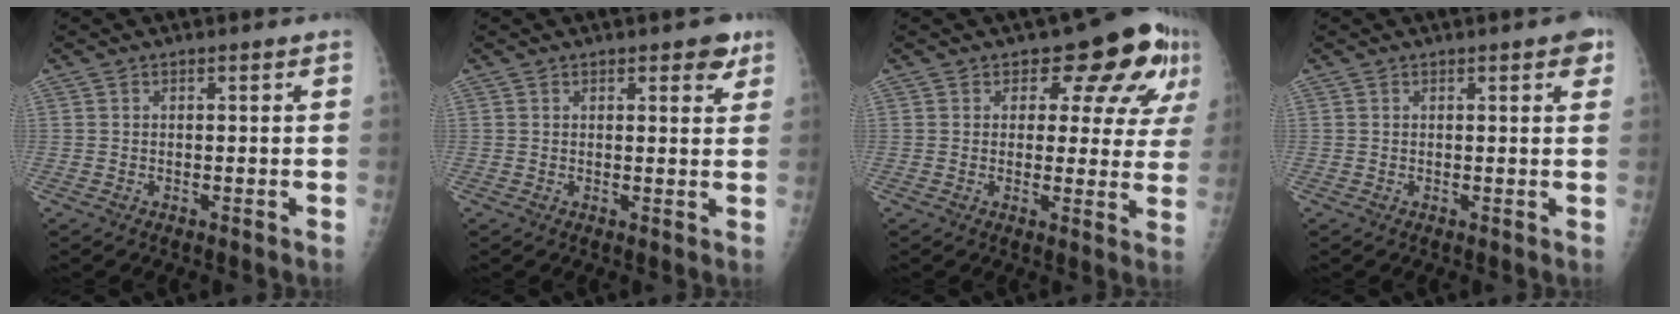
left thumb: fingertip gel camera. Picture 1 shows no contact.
{"total": 3.5, "force": [2.2, 1.6, 2.3], "torque": [-0.009, -0.008, 0.022]}
{"total": 11.4, "force": [6.0, 6.5, 7.3], "torque": [-0.039, -0.025, 0.063]}
{"total": 3.0, "force": [1.5, 0.9, 2.4], "torque": [-0.021, -0.002, 0.014]}